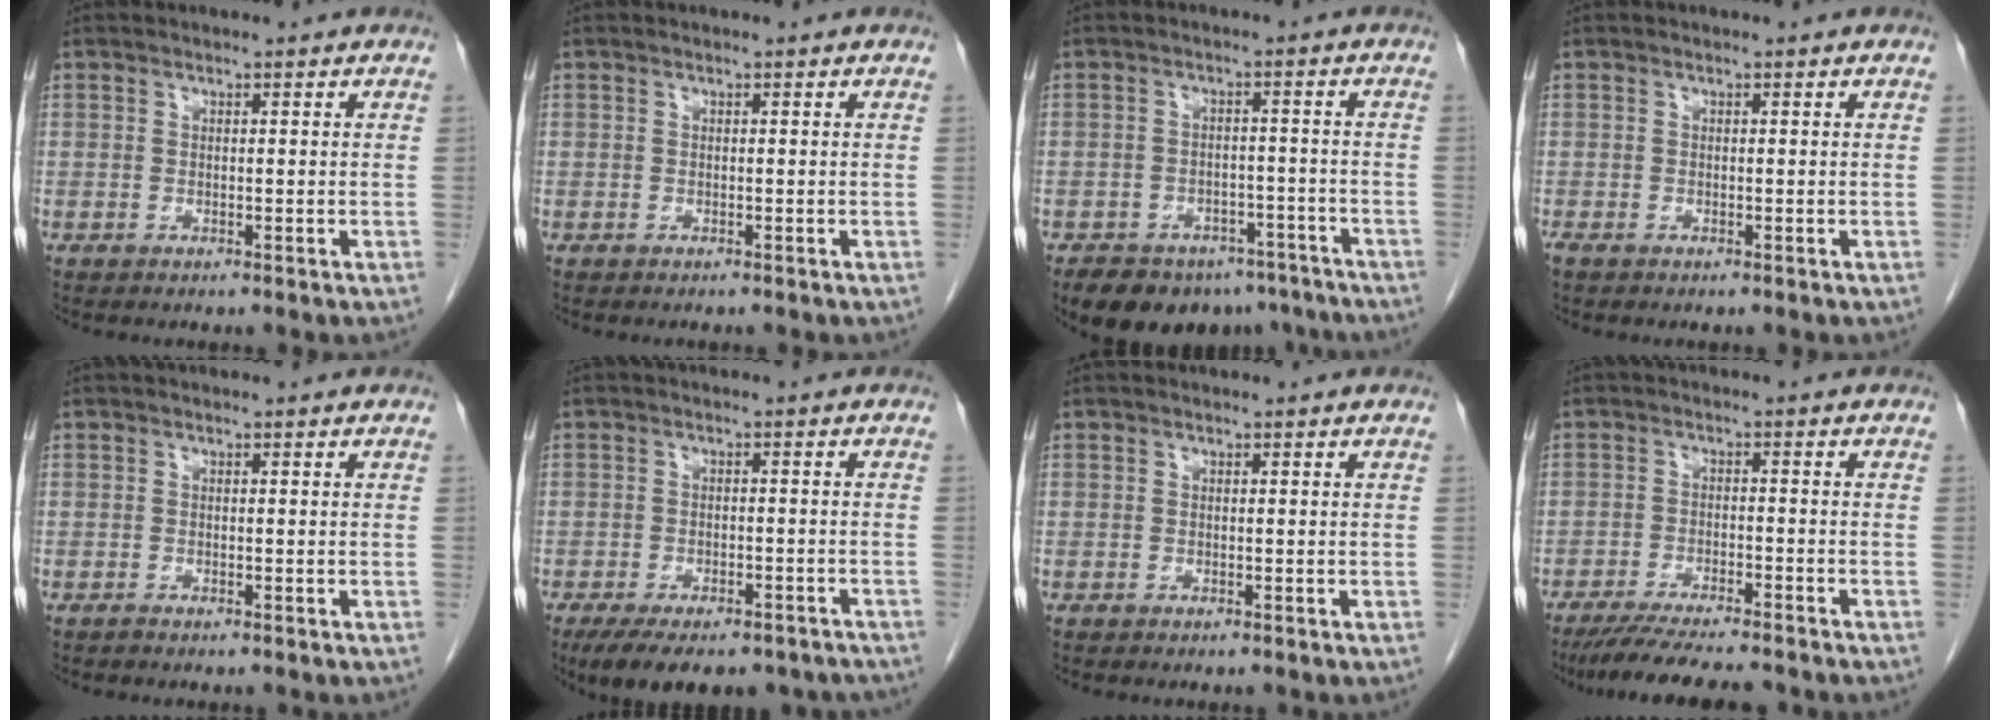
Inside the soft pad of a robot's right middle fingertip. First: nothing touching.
{"total": 0.0}
{"total": 12.7, "force": [-9.6, 7.1, 4.3], "torque": [-0.062, 0.007, -0.117]}
{"total": 0.0}
{"total": 0.0}
{"total": 15.1, "force": [-11.8, 6.0, 7.2], "torque": [-0.118, -0.004, -0.150]}
{"total": 0.0}
{"total": 11.1, "force": [-9.6, 0.9, 5.5], "torque": [-0.082, -0.025, -0.147]}